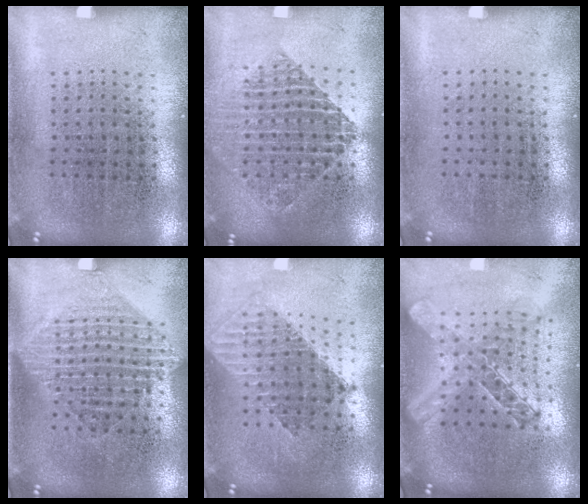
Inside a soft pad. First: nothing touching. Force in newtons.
{"total": 1.7, "press": 1.4, "slide": 0.8}
{"total": 0.0}
{"total": 1.5, "press": 1.2, "slide": 0.9}
{"total": 1.5, "press": 1.3, "slide": 0.7}
{"total": 2.1, "press": 1.8, "slide": 1.2}